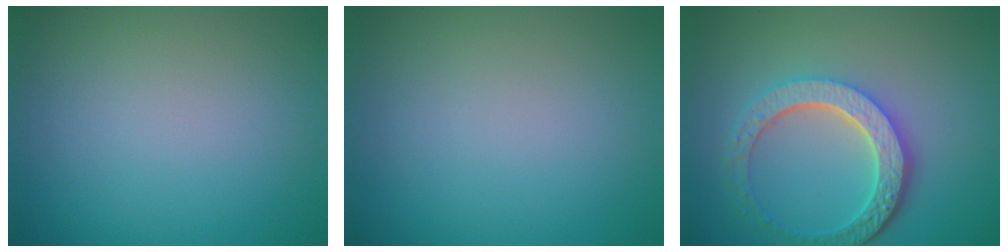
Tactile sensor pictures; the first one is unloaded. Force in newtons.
{"total": 0.0}
{"total": 5.8, "press": 4.3, "slide": 3.8}